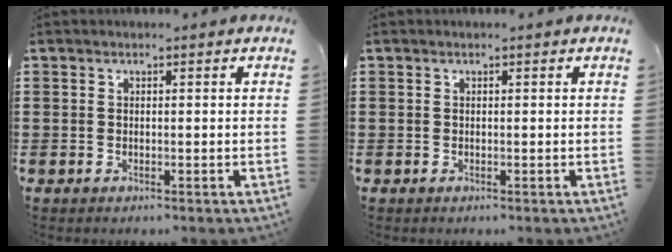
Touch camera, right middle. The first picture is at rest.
{"total": 0.0}